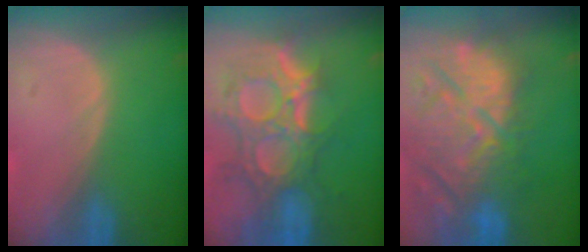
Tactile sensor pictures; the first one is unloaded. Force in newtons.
{"total": 12.2, "press": 10.7, "slide": 5.8}
{"total": 13.8, "press": 12.6, "slide": 5.6}